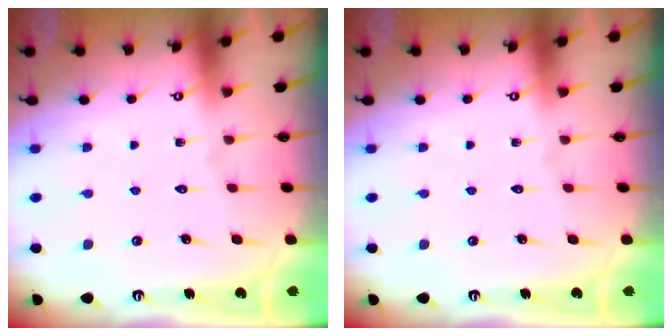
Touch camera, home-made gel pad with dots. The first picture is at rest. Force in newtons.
{"total": 0.0}